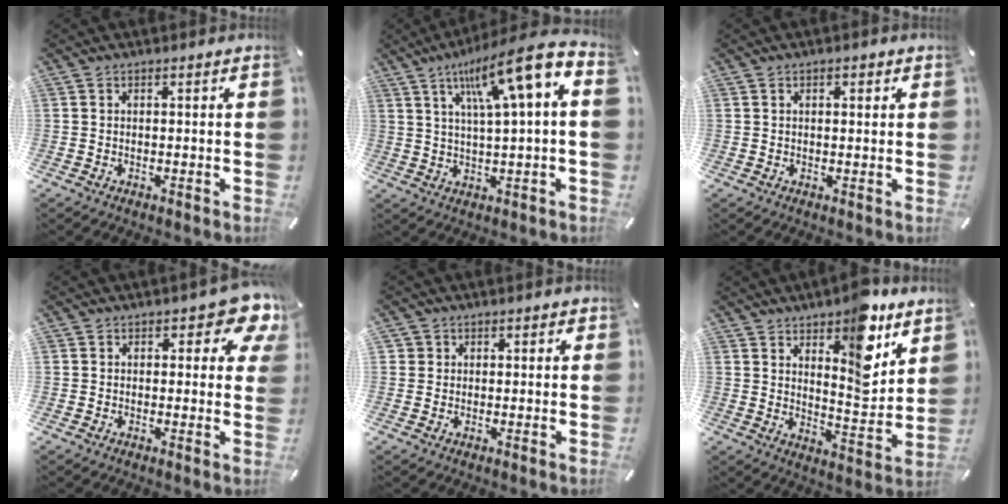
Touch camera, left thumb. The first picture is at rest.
{"total": 13.6, "force": [6.1, 1.9, 12.0], "torque": [-0.208, -0.023, 0.098]}
{"total": 1.2, "force": [0.4, 0.8, 0.9], "torque": [-0.019, 0.005, 0.007]}
{"total": 7.4, "force": [4.4, 3.9, 4.4], "torque": [-0.040, -0.026, 0.072]}
{"total": 2.3, "force": [0.8, 2.2, 0.2], "torque": [0.000, 0.000, 0.014]}
{"total": 13.8, "force": [8.8, 6.2, 8.7], "torque": [-0.096, -0.070, 0.150]}